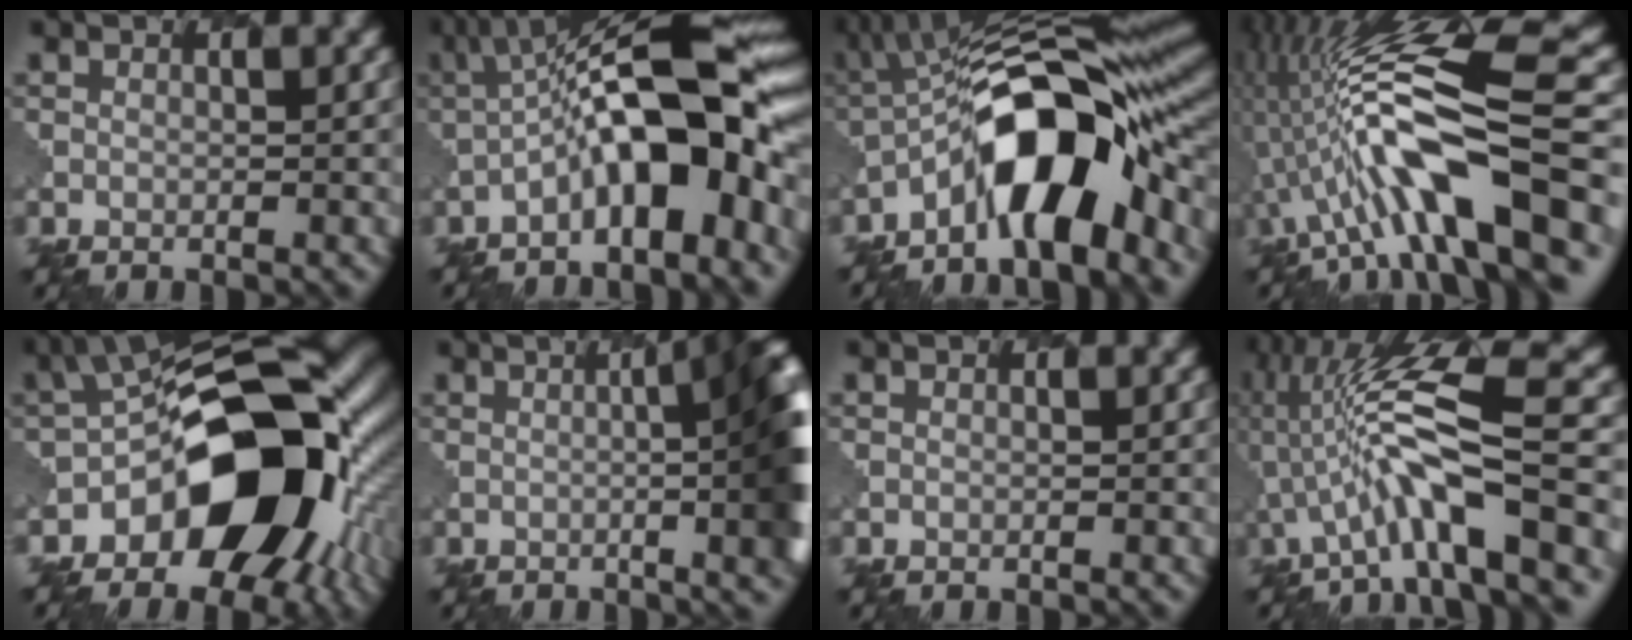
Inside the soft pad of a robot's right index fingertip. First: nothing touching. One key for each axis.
{"total": 11.7, "fx": -2.5, "fy": 3.0, "fz": 11.0, "tx": -0.173, "ty": 0.025, "tz": -0.051}
{"total": 10.8, "fx": -4.6, "fy": 2.8, "fz": 9.3, "tx": -0.142, "ty": 0.024, "tz": -0.090}
{"total": 11.9, "fx": -3.0, "fy": 3.4, "fz": 11.0, "tx": -0.189, "ty": 0.024, "tz": -0.057}
{"total": 14.8, "fx": -4.1, "fy": 9.2, "fz": 10.9, "tx": -0.121, "ty": 0.006, "tz": -0.087}
{"total": 11.4, "fx": 0.2, "fy": 3.1, "fz": 10.9, "tx": -0.082, "ty": 0.016, "tz": -0.002}
{"total": 0.0}
{"total": 9.1, "fx": -1.9, "fy": 1.6, "fz": 8.8, "tx": -0.166, "ty": 0.026, "tz": -0.042}